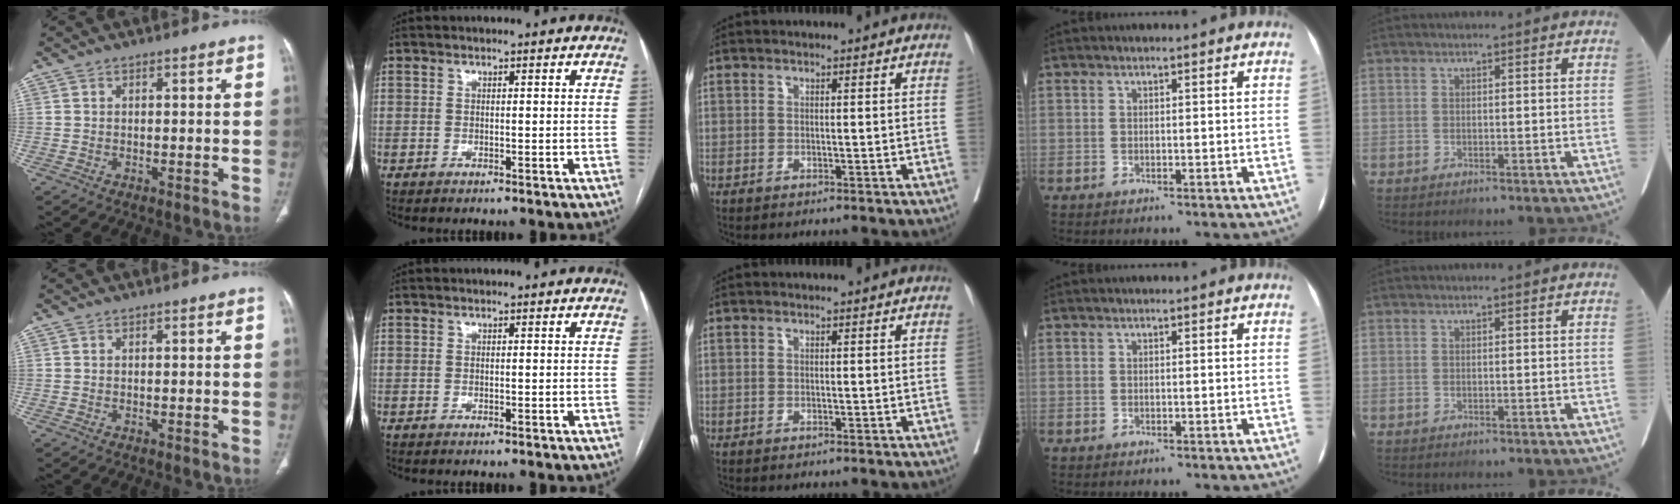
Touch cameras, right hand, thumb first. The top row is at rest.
{}